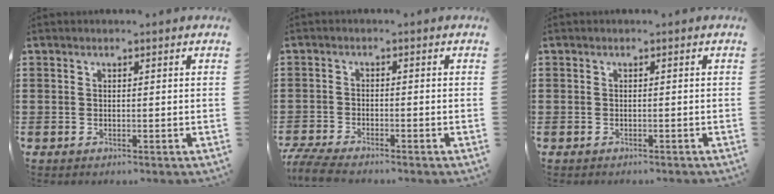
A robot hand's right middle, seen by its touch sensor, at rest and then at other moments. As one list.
[{"total": 3.7, "force": [-3.4, 0.1, 1.3], "torque": [-0.050, -0.014, -0.076]}, {"total": 0.5, "force": [-0.5, 0.2, -0.1], "torque": [0.001, 0.002, -0.011]}]